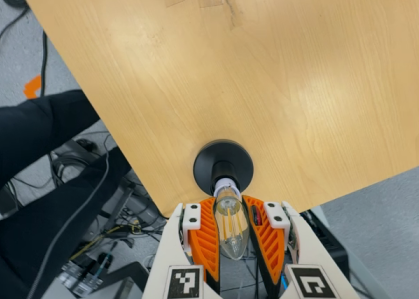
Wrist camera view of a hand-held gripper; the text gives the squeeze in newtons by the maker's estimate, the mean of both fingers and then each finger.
{"total": 23.7, "left": 23.4, "right": 24.1}